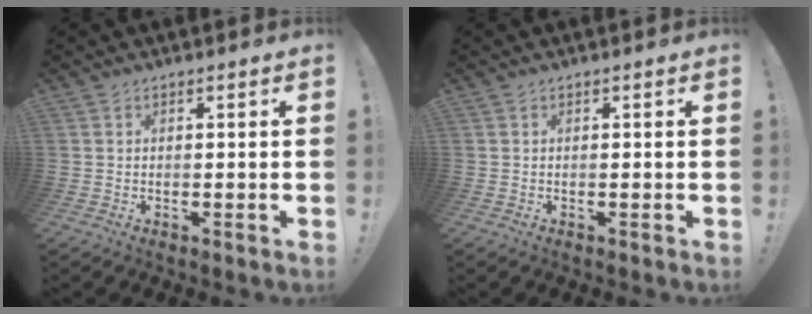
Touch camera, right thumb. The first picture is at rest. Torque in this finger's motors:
{"motor_torque": [0.33, -0.20, 0.17, -0.09, 0.00]}